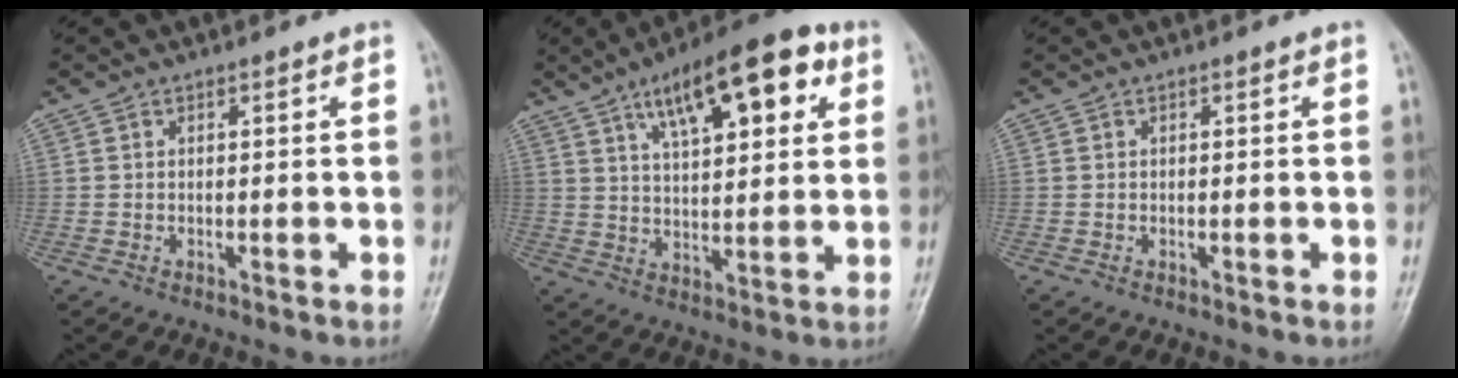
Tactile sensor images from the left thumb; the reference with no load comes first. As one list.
[{"total": 17.6, "force": [8.1, 6.8, 14.1], "torque": [-0.176, -0.012, 0.122]}, {"total": 0.0}]